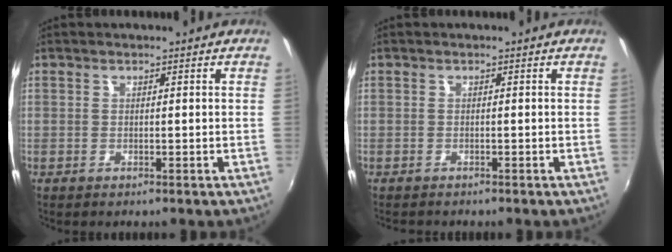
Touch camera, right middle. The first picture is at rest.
{"total": 1.0, "force": [-0.9, 0.0, 0.3], "torque": [-0.007, -0.005, -0.015]}